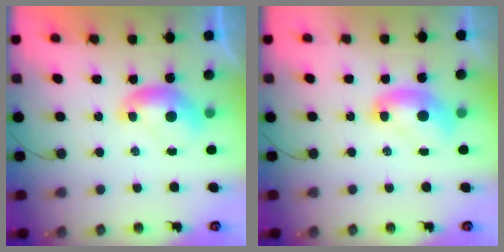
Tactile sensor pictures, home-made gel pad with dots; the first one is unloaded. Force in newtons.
{"total": 2.0, "press": 2.0, "slide": 0.2}